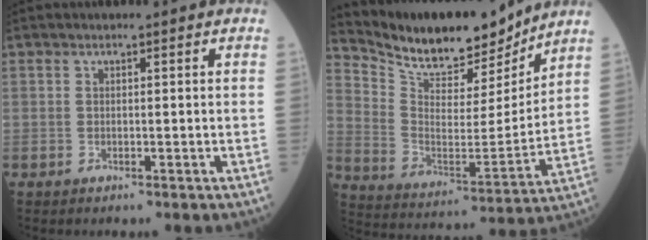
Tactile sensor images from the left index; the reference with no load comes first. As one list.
[{"total": 17.0, "force": [15.2, 5.0, 5.9], "torque": [-0.120, -0.009, 0.257]}]